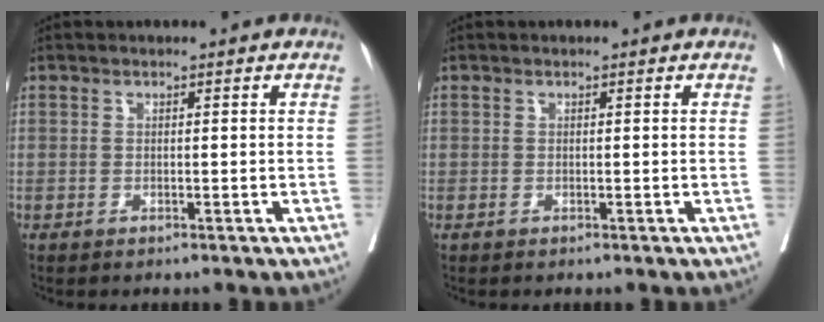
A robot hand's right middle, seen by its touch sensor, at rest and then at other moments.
{"total": 0.0}